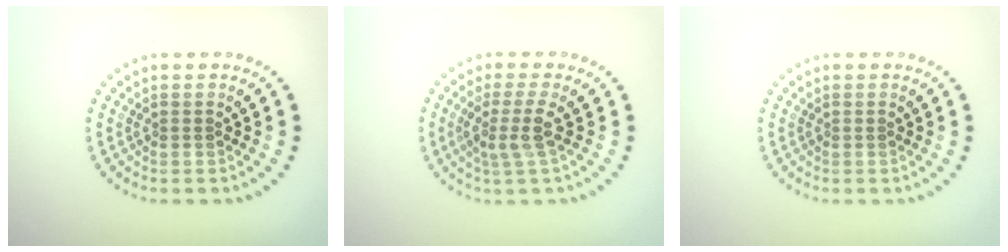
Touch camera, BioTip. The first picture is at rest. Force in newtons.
{"total": 2.5, "press": 2.0, "slide": 1.5}
{"total": 0.0}